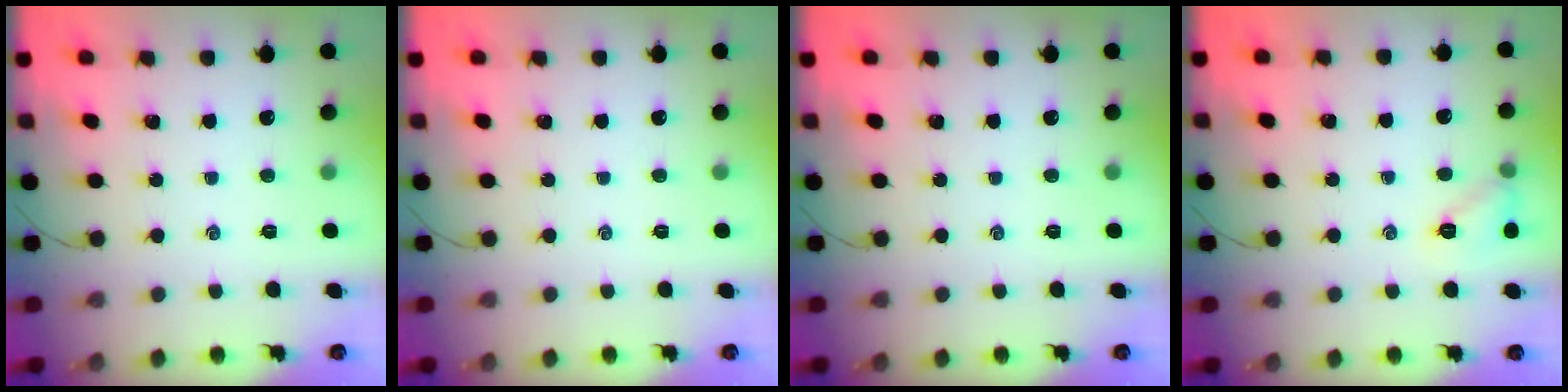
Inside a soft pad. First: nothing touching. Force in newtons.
{"total": 0.0}
{"total": 0.0}
{"total": 7.8, "press": 7.7, "slide": 1.1}